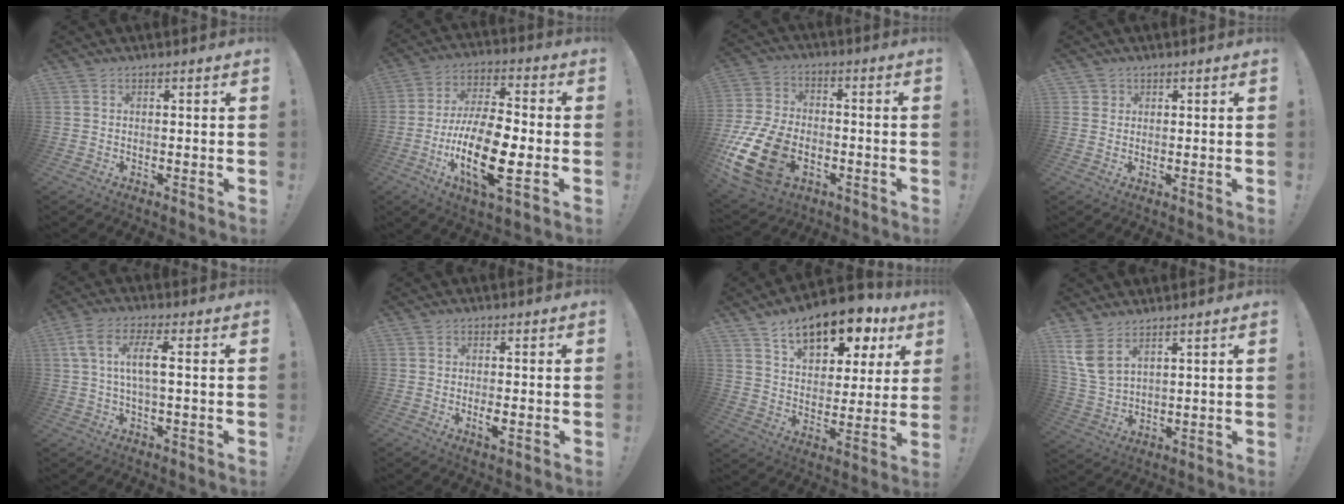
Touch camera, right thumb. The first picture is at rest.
{"total": 19.5, "force": [-6.3, 7.2, 17.0], "torque": [-0.334, 0.016, -0.105]}
{"total": 20.3, "force": [-7.5, 13.3, 13.3], "torque": [-0.250, 0.050, -0.119]}
{"total": 1.7, "force": [0.9, 1.5, 0.2], "torque": [-0.003, -0.002, 0.016]}
{"total": 8.2, "force": [0.7, 2.3, 7.9], "torque": [-0.155, 0.005, 0.011]}
{"total": 2.7, "force": [-1.1, 0.7, 2.4], "torque": [-0.049, 0.002, -0.020]}
{"total": 15.9, "force": [10.4, 8.0, 9.0], "torque": [-0.127, -0.071, 0.178]}
{"total": 8.3, "force": [5.3, 4.3, 4.7], "torque": [-0.106, -0.026, 0.102]}